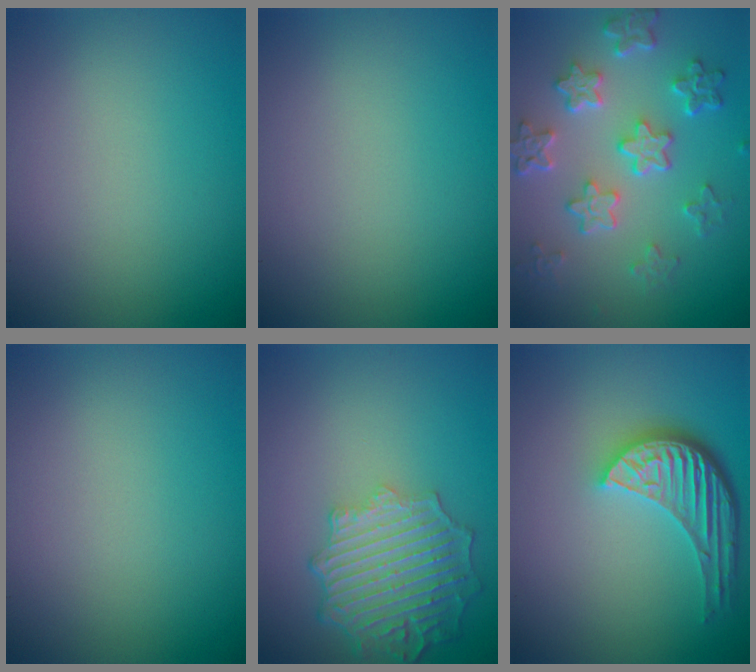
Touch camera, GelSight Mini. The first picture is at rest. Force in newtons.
{"total": 0.0}
{"total": 5.8, "press": 4.4, "slide": 3.8}
{"total": 0.0}
{"total": 6.5, "press": 5.0, "slide": 4.1}
{"total": 5.3, "press": 3.9, "slide": 3.5}